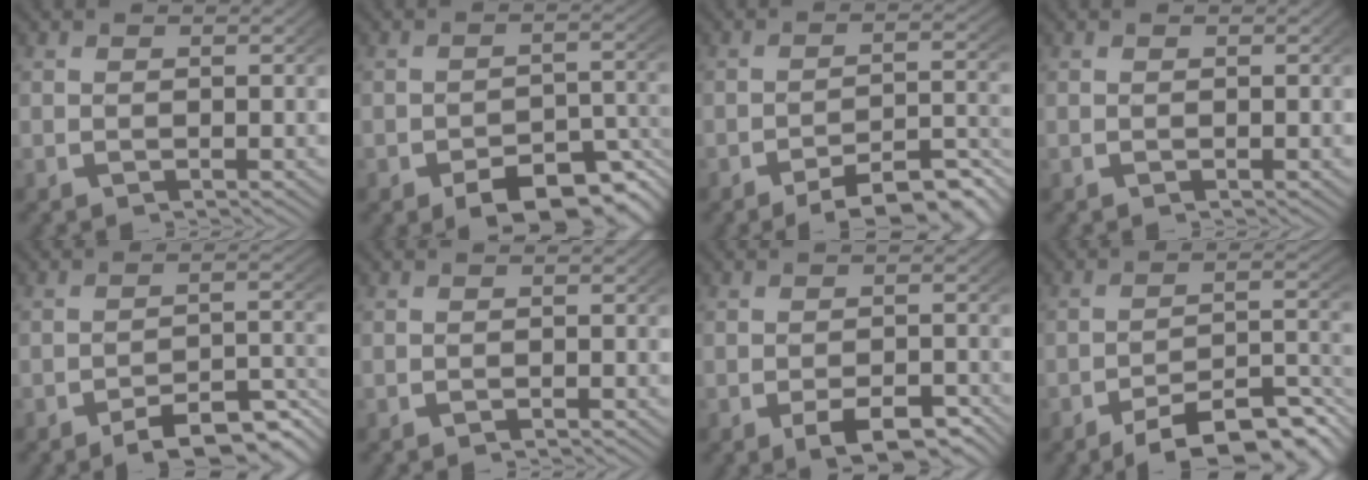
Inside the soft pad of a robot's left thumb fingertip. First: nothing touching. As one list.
[{"total": 6.7, "force": [-4.3, 3.1, 4.2], "torque": [-0.053, -0.019, -0.059]}, {"total": 7.5, "force": [-5.2, 2.8, 4.7], "torque": [-0.055, -0.008, -0.076]}, {"total": 0.0}, {"total": 6.8, "force": [-4.8, 2.5, 4.1], "torque": [-0.047, -0.008, -0.072]}, {"total": 0.5, "force": [-0.5, 0.0, 0.1], "torque": [0.002, 0.002, -0.013]}, {"total": 4.3, "force": [-2.7, 1.9, 2.8], "torque": [-0.035, -0.012, -0.037]}, {"total": 8.9, "force": [-5.9, 3.6, 5.7], "torque": [-0.068, -0.012, -0.081]}]